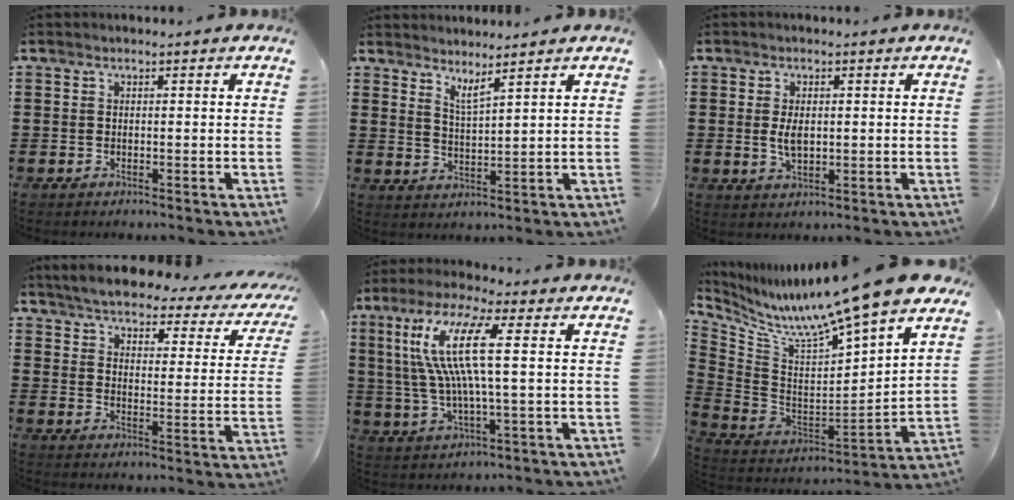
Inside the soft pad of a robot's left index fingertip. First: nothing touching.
{"total": 3.2, "force": [2.9, -0.3, 1.2], "torque": [-0.030, -0.010, 0.053]}
{"total": 3.6, "force": [0.2, 1.8, 3.1], "torque": [-0.068, 0.003, 0.000]}
{"total": 4.2, "force": [3.9, 0.2, 1.5], "torque": [-0.053, -0.028, 0.060]}
{"total": 11.9, "force": [2.7, 2.4, 11.3], "torque": [-0.252, -0.006, 0.034]}
{"total": 11.7, "force": [10.6, -1.7, 4.7], "torque": [-0.108, -0.101, 0.164]}